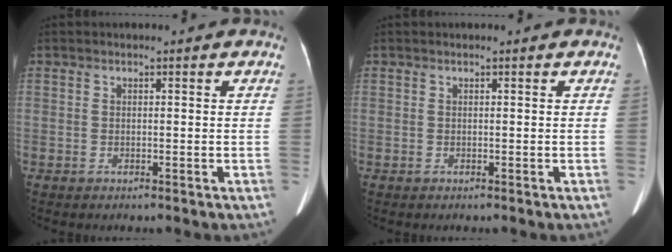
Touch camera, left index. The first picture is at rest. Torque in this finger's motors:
{"motor_torque": [0.14, 0.17, 0.03, 0.02]}